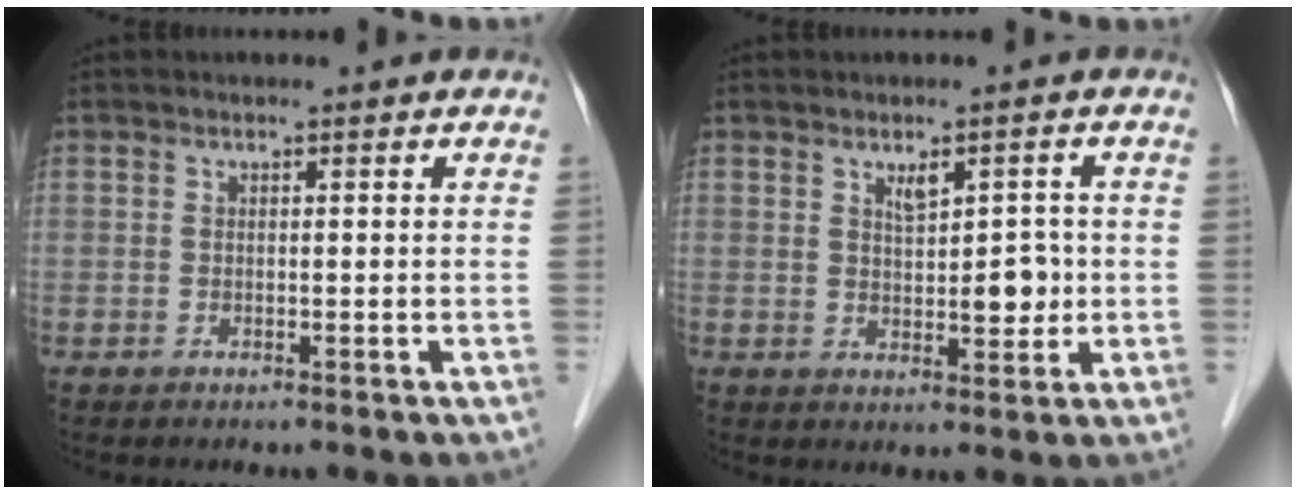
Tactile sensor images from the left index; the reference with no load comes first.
{"total": 4.7, "force": [0.6, 2.2, 4.0], "torque": [-0.060, 0.002, 0.018]}